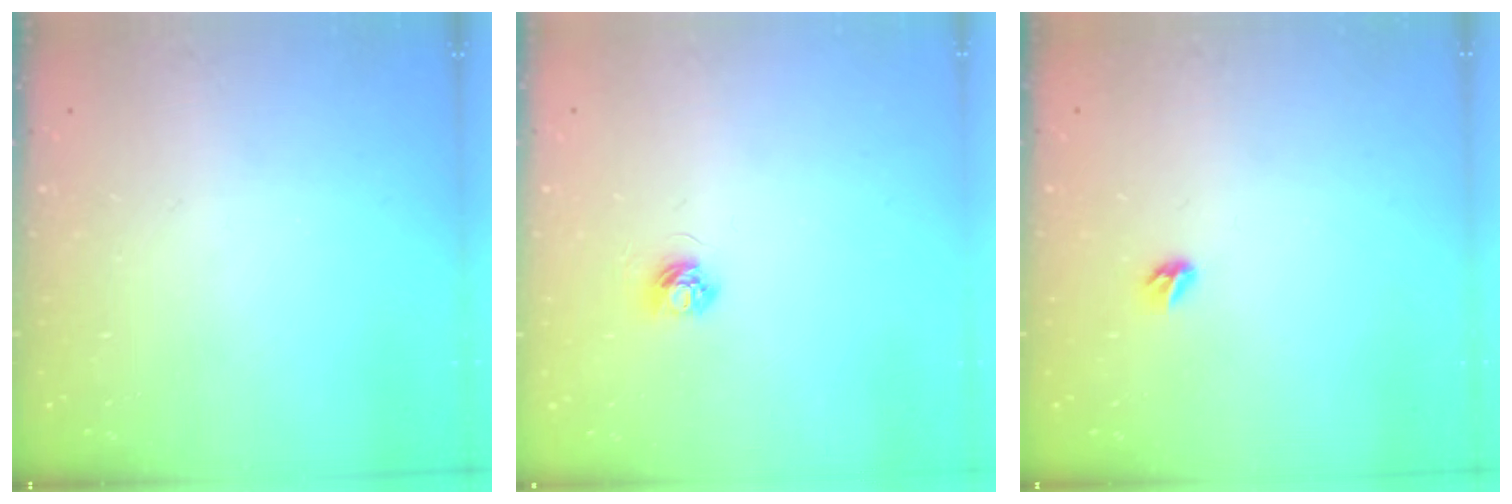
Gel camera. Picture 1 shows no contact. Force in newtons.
{"total": 3.6, "press": 3.6, "slide": 0.5}
{"total": 3.8, "press": 3.8, "slide": 0.7}